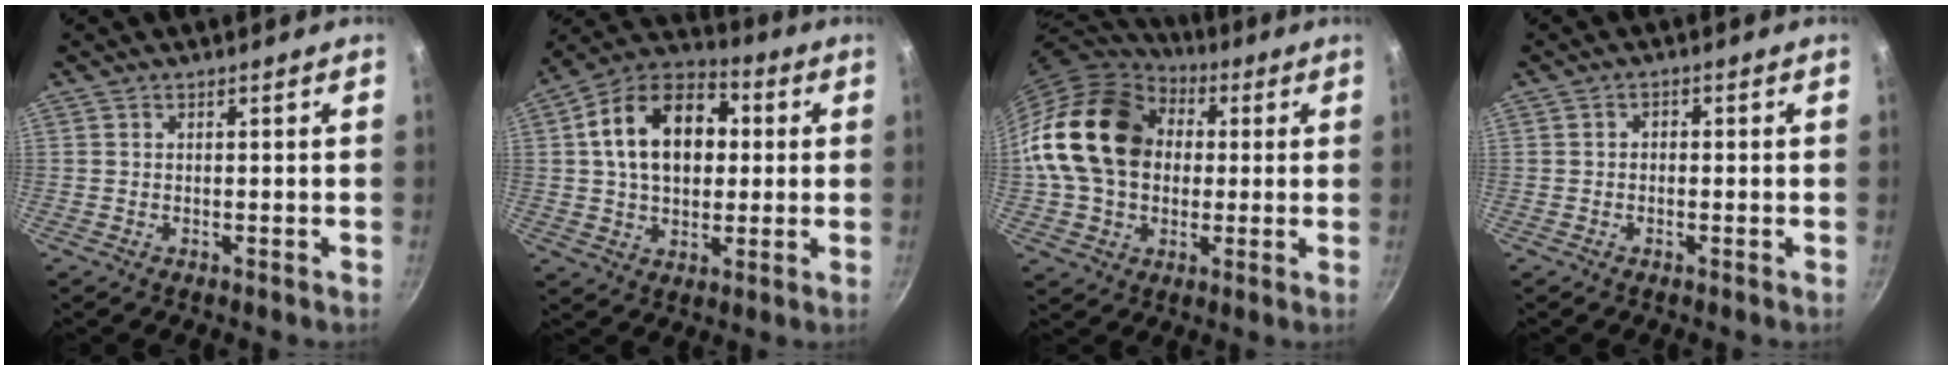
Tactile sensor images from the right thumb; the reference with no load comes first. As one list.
[{"total": 17.9, "force": [2.8, 12.3, 12.7], "torque": [-0.180, 0.027, 0.031]}, {"total": 20.6, "force": [2.8, 15.9, 12.8], "torque": [-0.211, 0.031, 0.044]}, {"total": 1.1, "force": [-0.4, 0.9, 0.5], "torque": [-0.008, 0.007, -0.007]}]